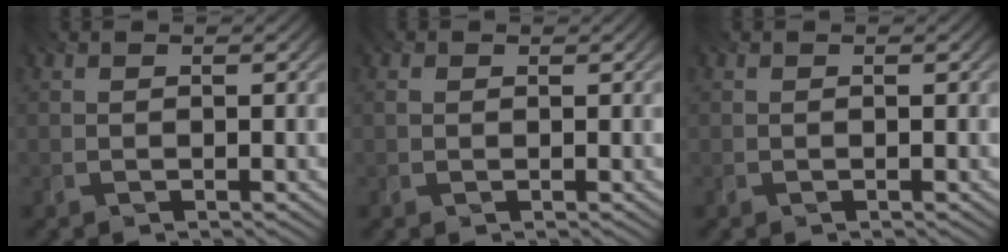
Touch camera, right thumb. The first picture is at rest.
{"total": 1.1, "force": [0.5, 0.9, 0.5], "torque": [-0.012, 0.001, 0.006]}
{"total": 0.0}